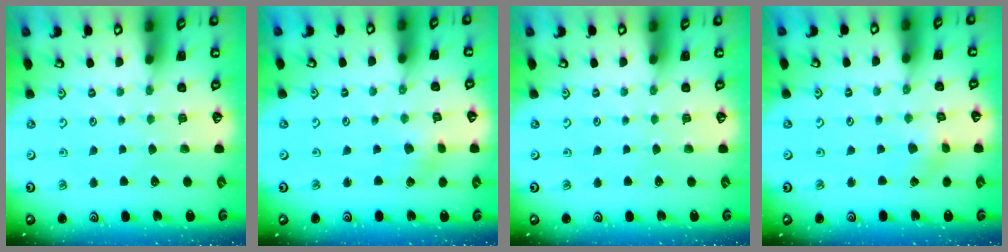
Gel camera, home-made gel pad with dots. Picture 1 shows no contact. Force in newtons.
{"total": 2.1, "press": 2.0, "slide": 0.3}
{"total": 0.0}
{"total": 2.5, "press": 2.4, "slide": 0.3}